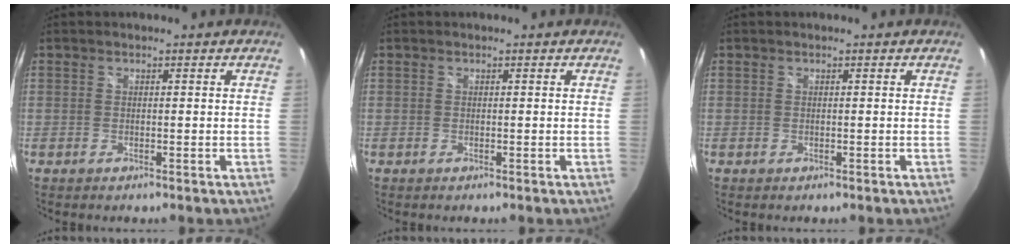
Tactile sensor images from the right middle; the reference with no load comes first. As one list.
[{"total": 0.0}, {"total": 0.0}]